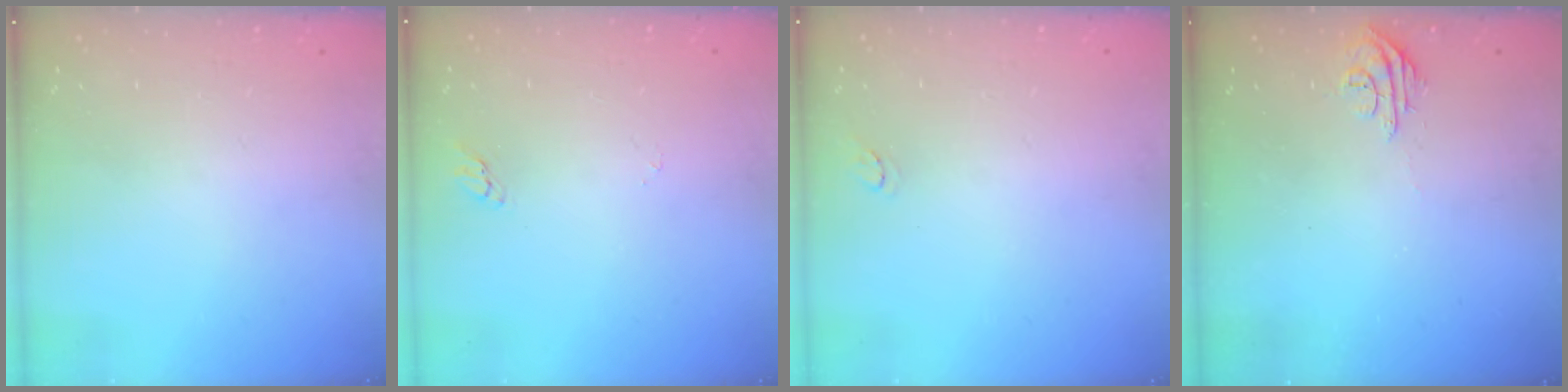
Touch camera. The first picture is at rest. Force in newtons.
{"total": 2.2, "press": 2.2, "slide": 0.2}
{"total": 2.9, "press": 2.9, "slide": 0.3}
{"total": 4.9, "press": 4.9, "slide": 0.7}